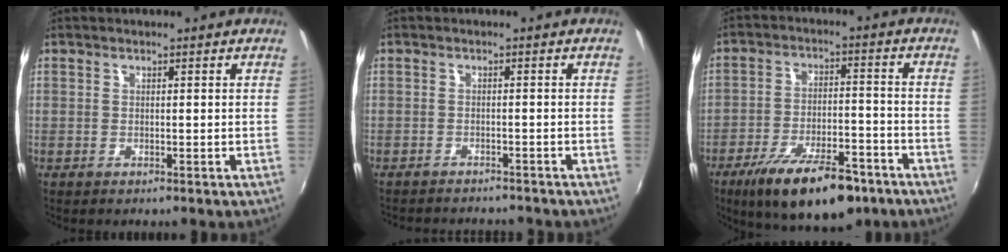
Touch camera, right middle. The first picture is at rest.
{"total": 6.6, "force": [-6.2, 1.5, 1.9], "torque": [-0.053, -0.014, -0.089]}
{"total": 16.9, "force": [-11.4, 5.8, 11.0], "torque": [-0.198, -0.022, -0.173]}